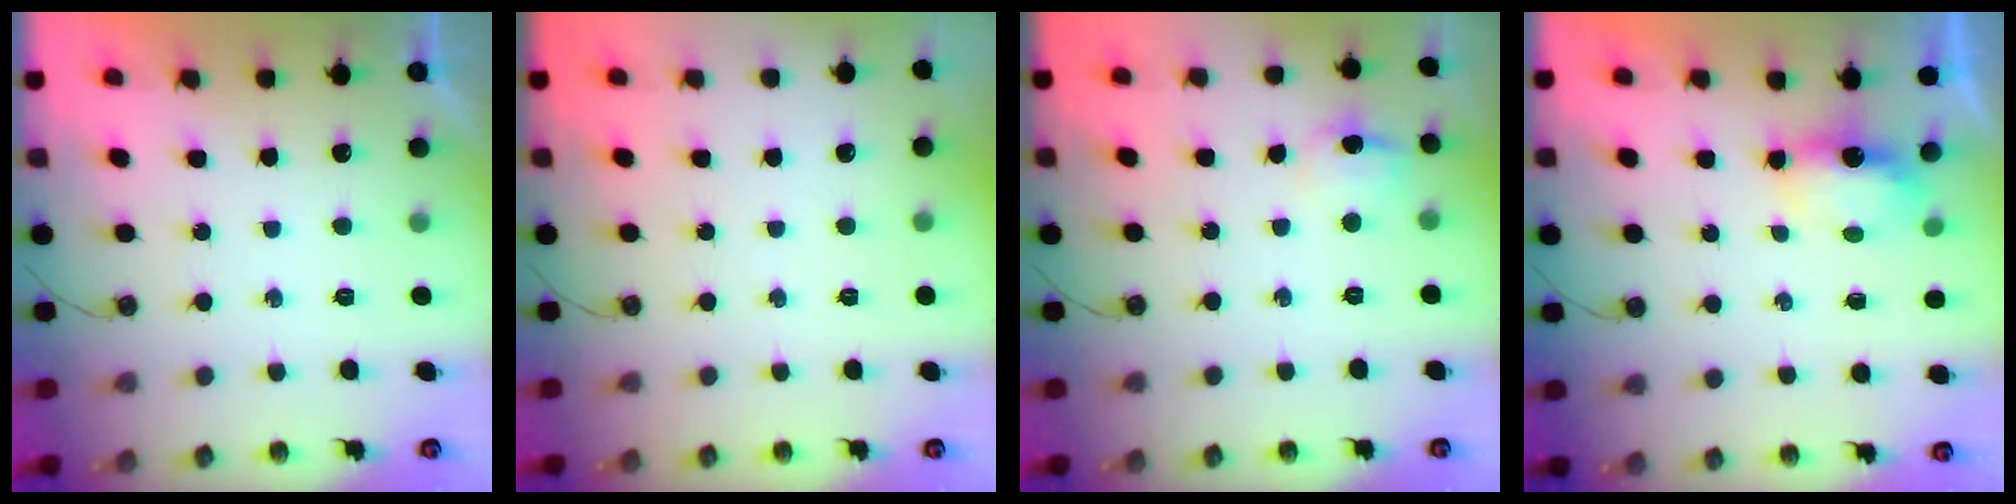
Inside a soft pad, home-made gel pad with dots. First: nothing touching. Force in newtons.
{"total": 0.0}
{"total": 8.1, "press": 8.1, "slide": 0.8}
{"total": 5.2, "press": 5.2, "slide": 0.6}